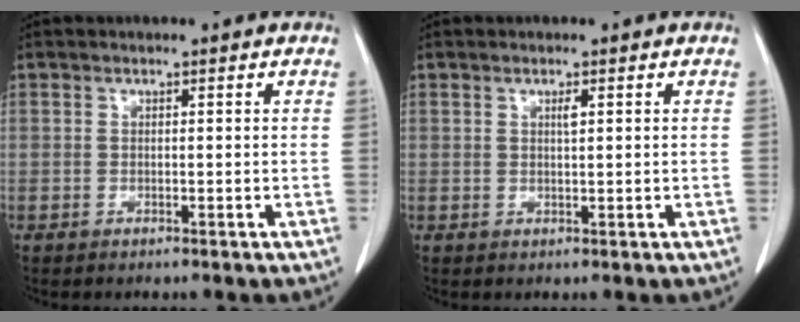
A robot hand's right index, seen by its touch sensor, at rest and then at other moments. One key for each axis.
{"total": 0.9, "fx": 0.4, "fy": 0.1, "fz": 0.8, "tx": -0.020, "ty": -0.001, "tz": 0.006}